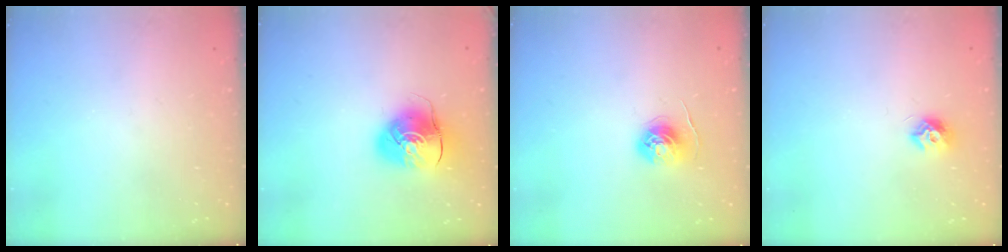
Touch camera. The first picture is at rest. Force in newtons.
{"total": 9.7, "press": 9.6, "slide": 1.2}
{"total": 5.7, "press": 5.7, "slide": 0.5}
{"total": 7.3, "press": 7.2, "slide": 0.3}